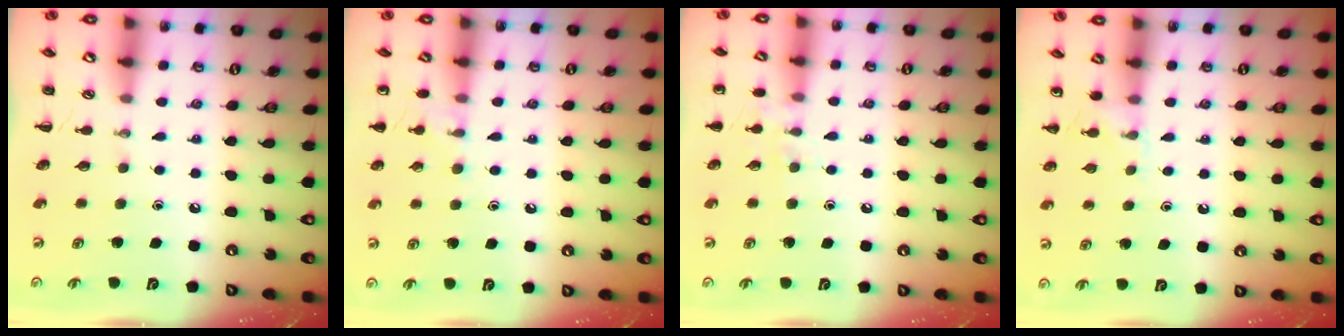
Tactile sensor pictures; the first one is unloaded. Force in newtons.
{"total": 7.1, "press": 6.8, "slide": 2.0}
{"total": 6.3, "press": 6.2, "slide": 1.2}
{"total": 5.9, "press": 5.6, "slide": 1.8}